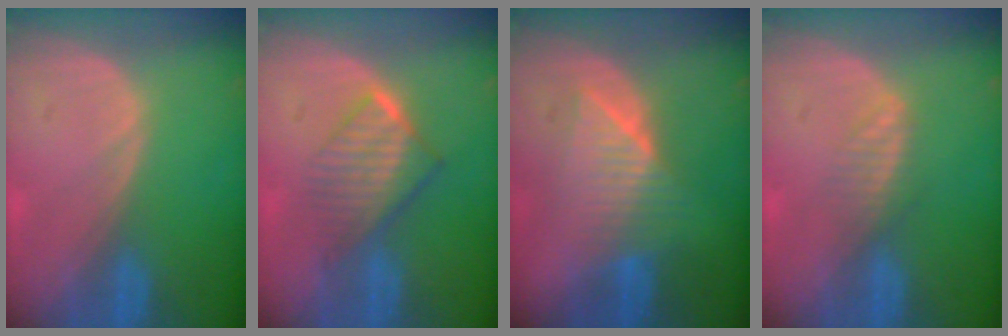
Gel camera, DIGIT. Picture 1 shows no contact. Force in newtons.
{"total": 6.7, "press": 6.1, "slide": 2.9}
{"total": 6.5, "press": 6.4, "slide": 0.9}
{"total": 2.3, "press": 2.3, "slide": 0.1}